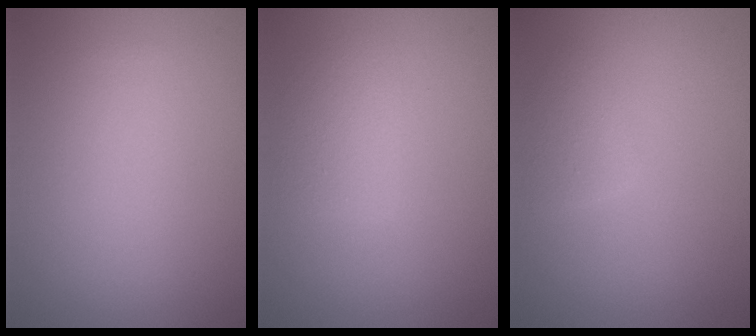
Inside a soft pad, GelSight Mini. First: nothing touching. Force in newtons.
{"total": 2.3, "press": 2.3, "slide": 0.1}
{"total": 1.6, "press": 1.6, "slide": 0.0}